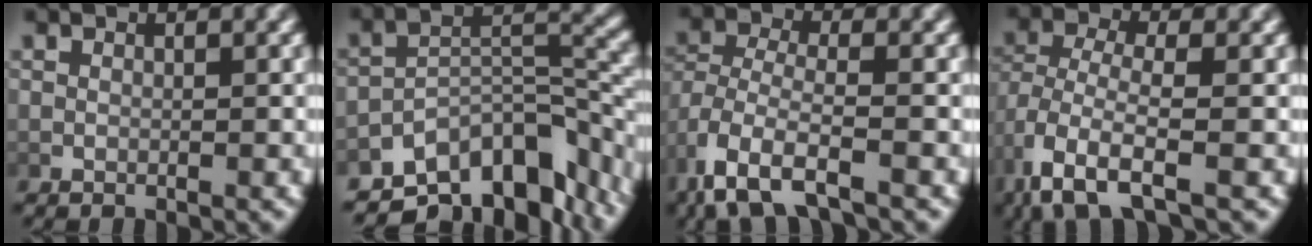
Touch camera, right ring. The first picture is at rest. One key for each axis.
{"total": 12.0, "fx": -6.9, "fy": 6.4, "fz": 7.4, "tx": -0.103, "ty": -0.017, "tz": -0.100}
{"total": 4.3, "fx": -1.9, "fy": 2.2, "fz": 3.1, "tx": -0.099, "ty": -0.038, "tz": -0.013}
{"total": 4.2, "fx": -1.6, "fy": 2.0, "fz": 3.4, "tx": -0.098, "ty": -0.036, "tz": -0.008}